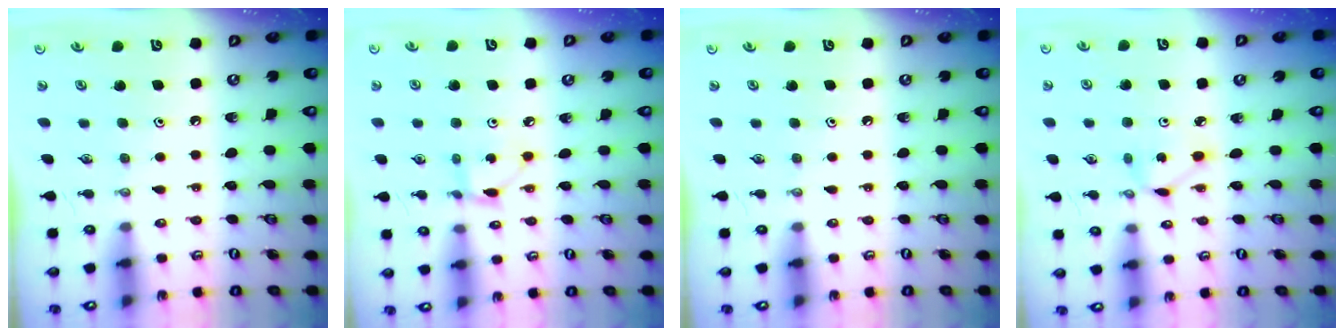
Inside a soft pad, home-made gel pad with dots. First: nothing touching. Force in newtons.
{"total": 2.2, "press": 2.2, "slide": 0.1}
{"total": 0.0}
{"total": 2.3, "press": 2.3, "slide": 0.3}